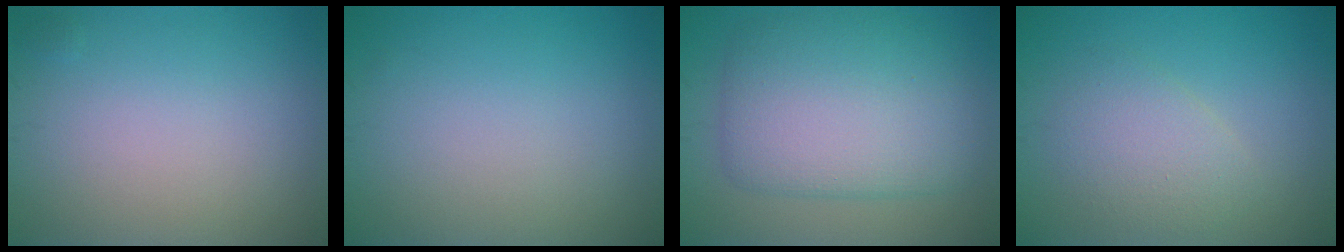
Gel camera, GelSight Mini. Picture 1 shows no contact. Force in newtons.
{"total": 0.0}
{"total": 8.7, "press": 8.7, "slide": 0.1}
{"total": 3.0, "press": 3.0, "slide": 0.2}